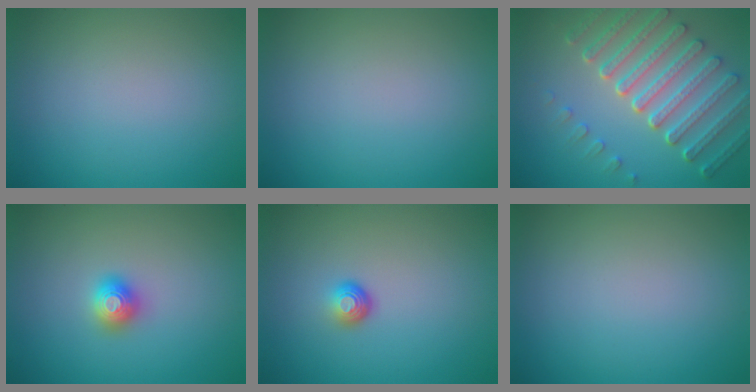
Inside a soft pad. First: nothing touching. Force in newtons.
{"total": 0.0}
{"total": 7.3, "press": 5.5, "slide": 4.8}
{"total": 2.0, "press": 2.0, "slide": 0.2}
{"total": 1.8, "press": 1.1, "slide": 1.4}
{"total": 0.0}